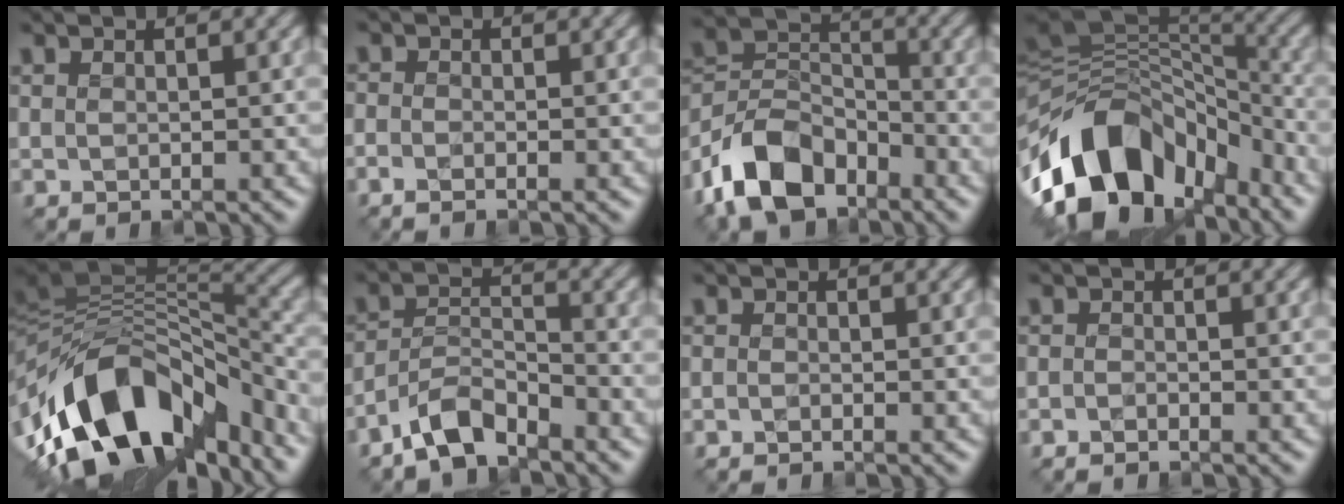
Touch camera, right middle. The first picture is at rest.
{"total": 1.5, "force": [-1.5, -0.3, 0.1], "torque": [-0.006, -0.005, -0.013]}
{"total": 8.2, "force": [-6.5, 4.0, 3.0], "torque": [-0.075, 0.007, -0.123]}
{"total": 13.4, "force": [-8.0, 8.2, 6.9], "torque": [-0.161, 0.017, -0.131]}
{"total": 13.9, "force": [-7.7, 6.7, 9.5], "torque": [-0.195, 0.020, -0.119]}
{"total": 4.6, "force": [-4.5, 0.6, 1.0], "torque": [-0.029, 0.010, -0.074]}
{"total": 1.4, "force": [-1.2, -0.6, -0.5], "torque": [0.001, 0.000, -0.007]}
{"total": 1.7, "force": [-1.4, -0.7, -0.7], "torque": [0.000, 0.004, -0.009]}